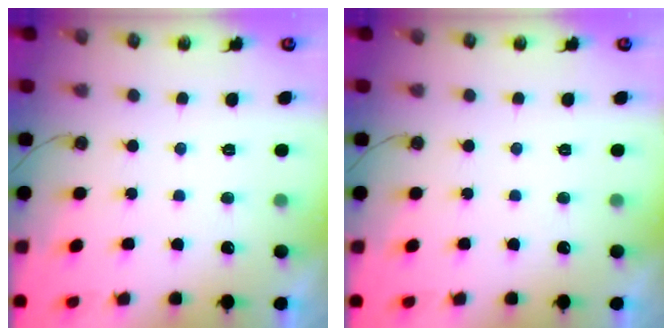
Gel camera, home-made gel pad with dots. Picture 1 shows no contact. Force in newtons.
{"total": 0.8, "press": 0.5, "slide": 0.6}